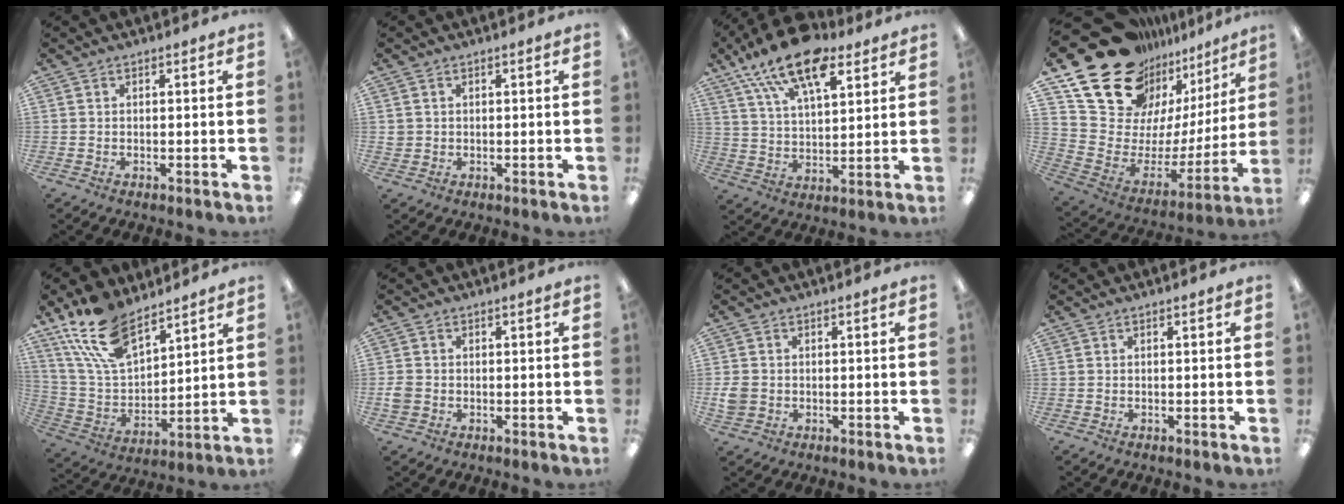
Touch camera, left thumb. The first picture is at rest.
{"total": 1.5, "force": [0.4, 1.5, 0.1], "torque": [-0.005, 0.002, 0.007]}
{"total": 17.7, "force": [11.3, 7.9, 11.2], "torque": [-0.195, -0.051, 0.197]}
{"total": 24.5, "force": [17.2, 14.3, 9.9], "torque": [-0.160, -0.136, 0.338]}
{"total": 17.8, "force": [12.2, 8.4, 9.9], "torque": [-0.215, -0.054, 0.226]}
{"total": 2.7, "force": [-0.6, 2.4, 1.2], "torque": [-0.017, 0.006, -0.011]}
{"total": 3.5, "force": [-0.4, 3.2, 1.5], "torque": [-0.024, 0.000, -0.009]}
{"total": 0.0}